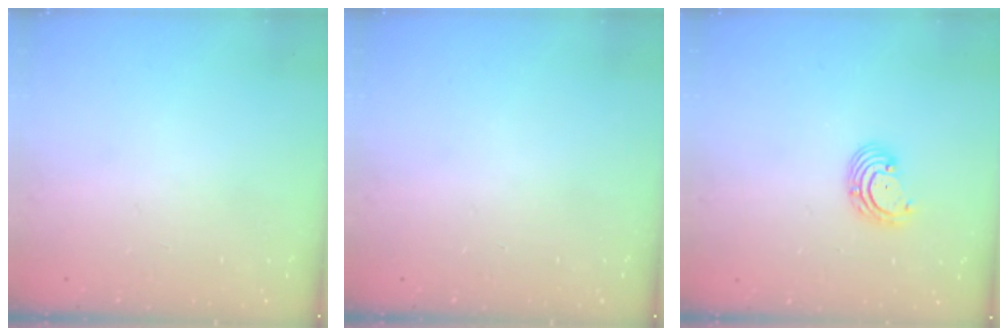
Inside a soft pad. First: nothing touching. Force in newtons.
{"total": 0.0}
{"total": 2.8, "press": 2.8, "slide": 0.2}